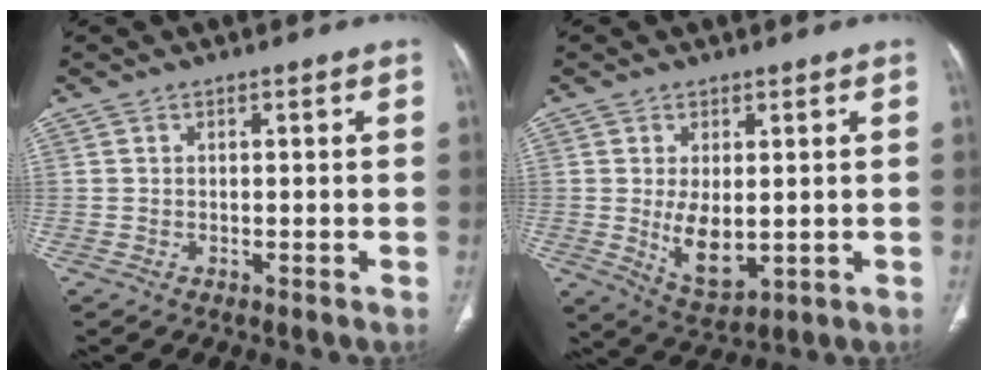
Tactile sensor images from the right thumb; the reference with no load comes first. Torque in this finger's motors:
{"motor_torque": [-0.44, 0.71, 0.39, 0.46, 0.25]}